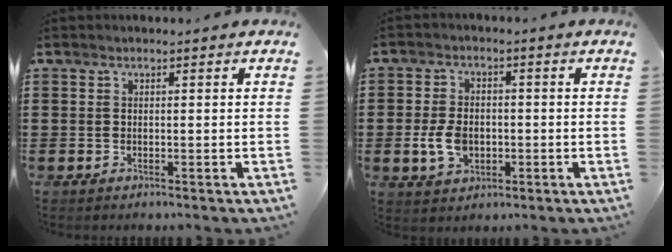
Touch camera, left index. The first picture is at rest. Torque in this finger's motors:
{"motor_torque": [1.10, 1.04, 0.45, 0.14]}